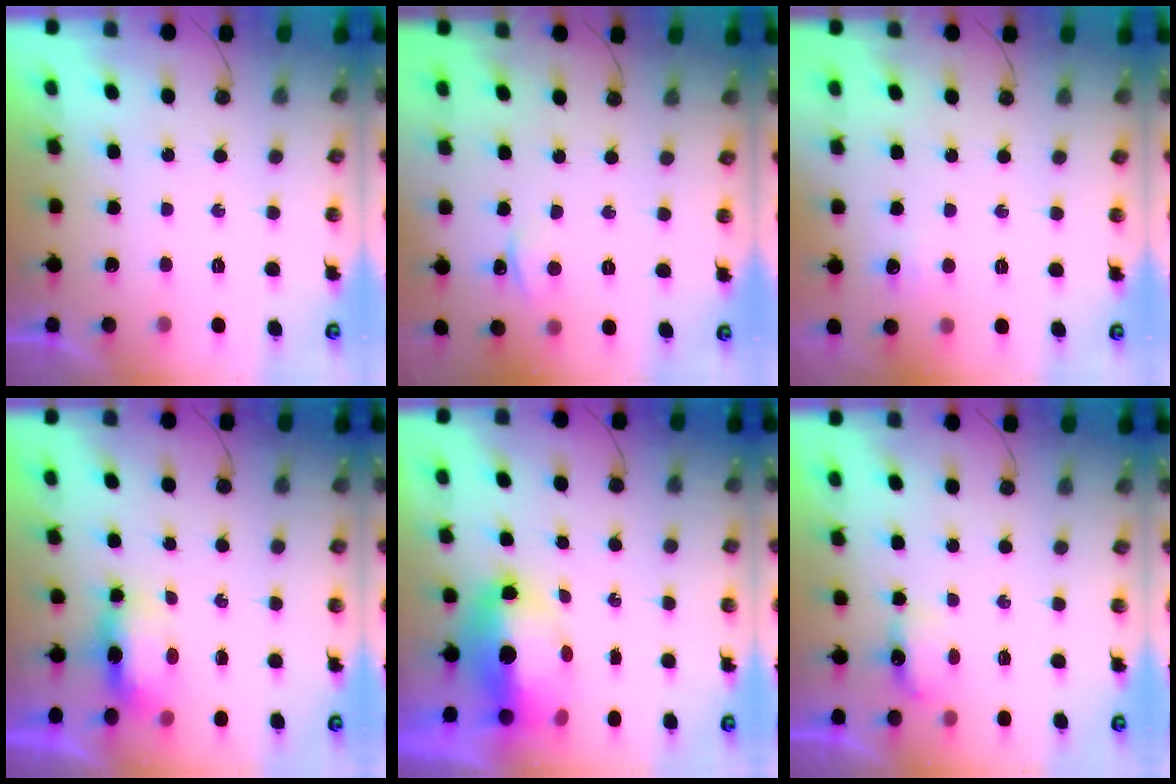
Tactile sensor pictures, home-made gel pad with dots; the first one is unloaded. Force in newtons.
{"total": 1.9, "press": 1.9, "slide": 0.2}
{"total": 8.0, "press": 4.6, "slide": 6.6}
{"total": 5.9, "press": 5.8, "slide": 0.7}
{"total": 10.3, "press": 10.1, "slide": 1.7}
{"total": 4.5, "press": 4.4, "slide": 0.8}